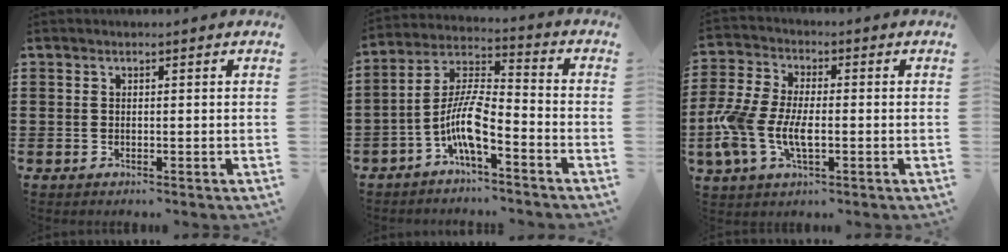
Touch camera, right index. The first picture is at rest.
{"total": 8.3, "force": [-4.6, 2.0, 6.6], "torque": [-0.156, -0.011, -0.096]}
{"total": 8.6, "force": [-2.1, 4.4, 7.1], "torque": [-0.176, -0.010, -0.046]}